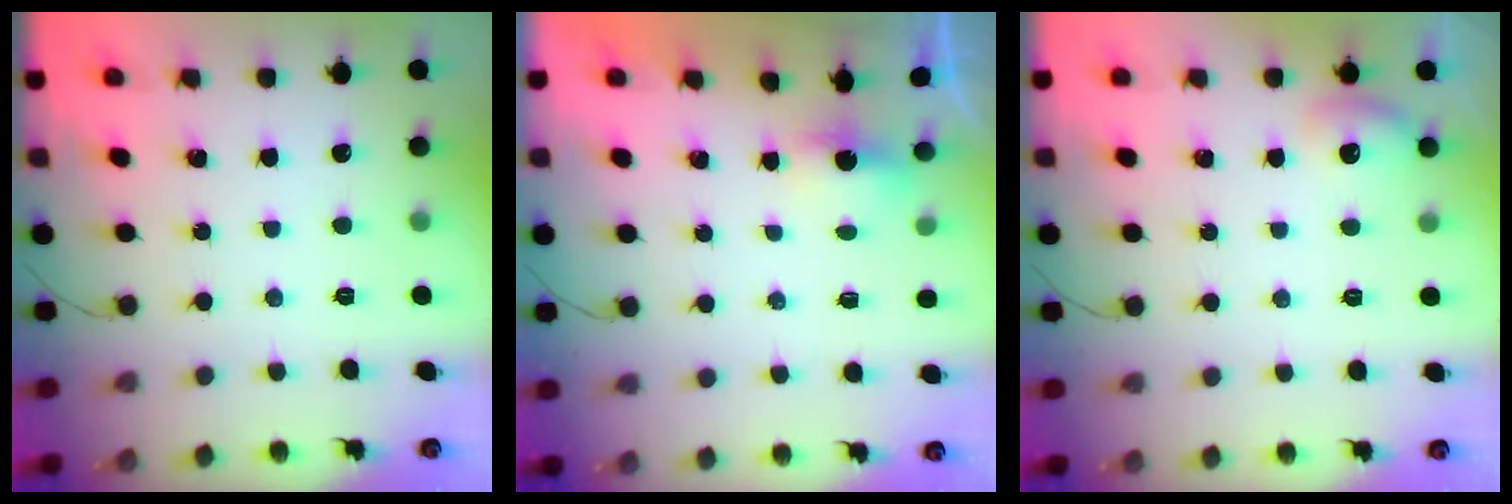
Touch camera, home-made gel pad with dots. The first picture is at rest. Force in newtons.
{"total": 2.7, "press": 2.6, "slide": 0.7}
{"total": 6.2, "press": 6.0, "slide": 1.4}